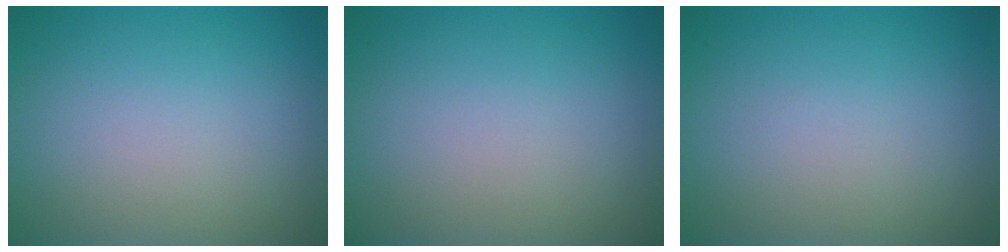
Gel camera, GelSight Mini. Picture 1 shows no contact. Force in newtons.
{"total": 0.0}
{"total": 0.0}